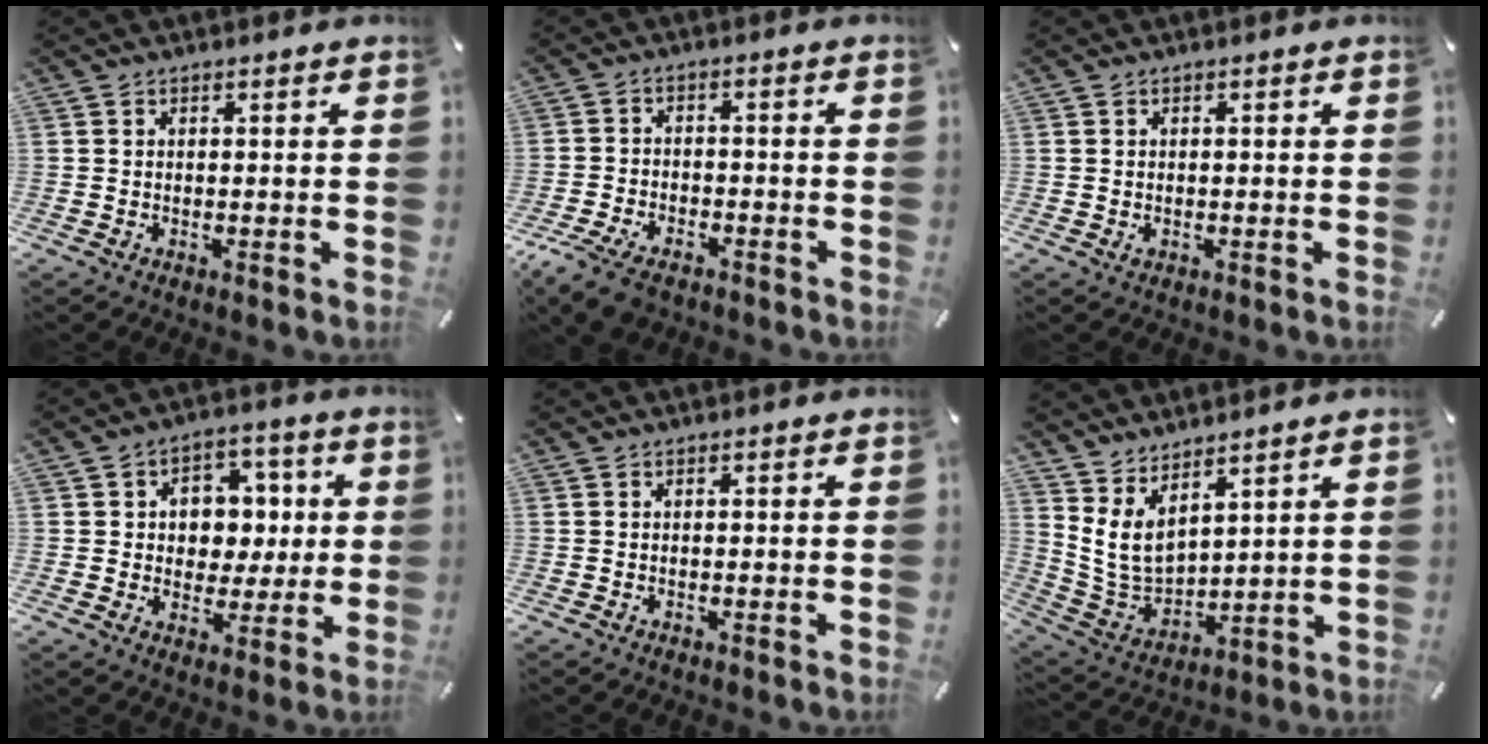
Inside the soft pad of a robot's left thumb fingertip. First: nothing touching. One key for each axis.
{"total": 7.1, "fx": -5.1, "fy": 3.5, "fz": 3.5, "tx": -0.083, "ty": 0.016, "tz": -0.097}
{"total": 1.0, "fx": -0.2, "fy": 0.5, "fz": 0.8, "tx": -0.014, "ty": 0.000, "tz": -0.004}
{"total": 8.7, "fx": 1.0, "fy": 7.9, "fz": 3.3, "tx": -0.040, "ty": -0.006, "tz": 0.018}
{"total": 0.0}
{"total": 8.1, "fx": 5.1, "fy": 4.9, "fz": 3.9, "tx": -0.116, "ty": -0.035, "tz": 0.100}